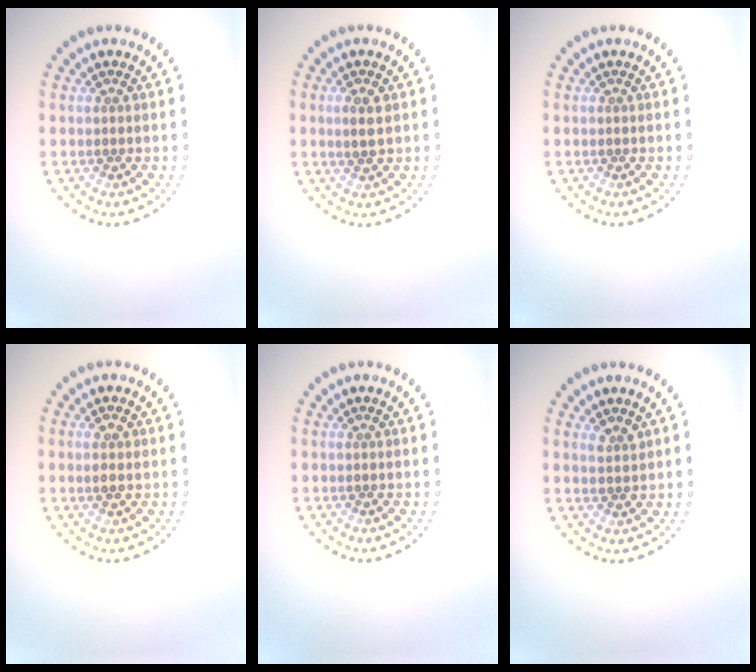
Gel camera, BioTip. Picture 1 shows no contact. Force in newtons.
{"total": 1.8, "press": 1.8, "slide": 0.4}
{"total": 0.0}
{"total": 1.4, "press": 1.4, "slide": 0.5}
{"total": 0.0}
{"total": 1.2, "press": 1.1, "slide": 0.6}